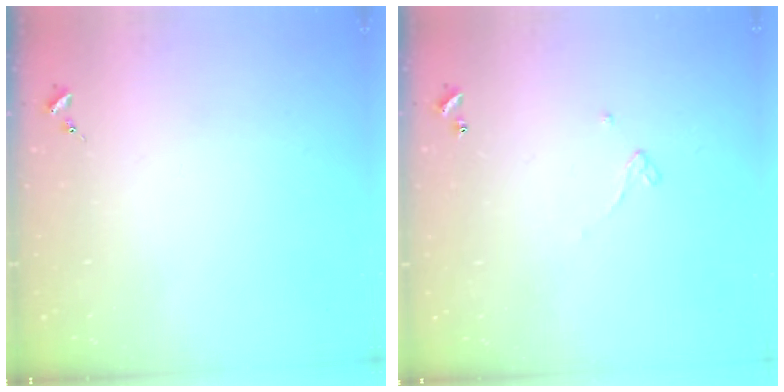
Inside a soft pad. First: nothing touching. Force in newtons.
{"total": 3.2, "press": 3.2, "slide": 0.2}